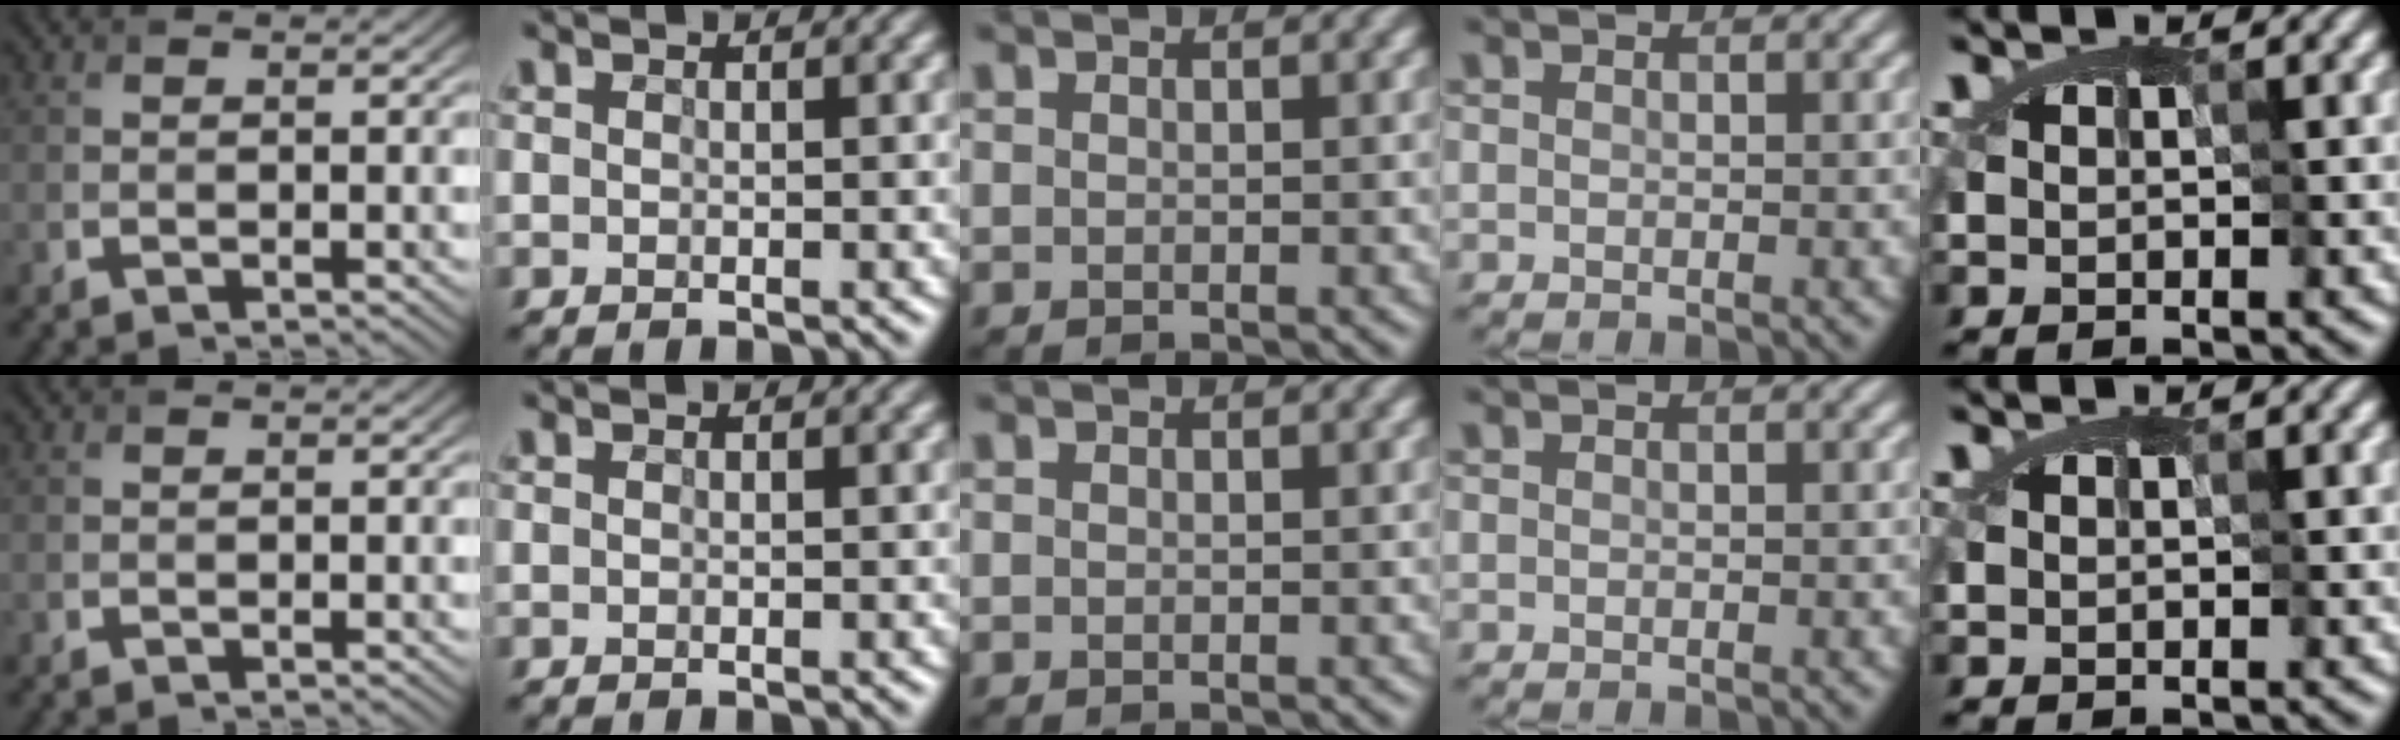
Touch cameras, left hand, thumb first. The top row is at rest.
{}